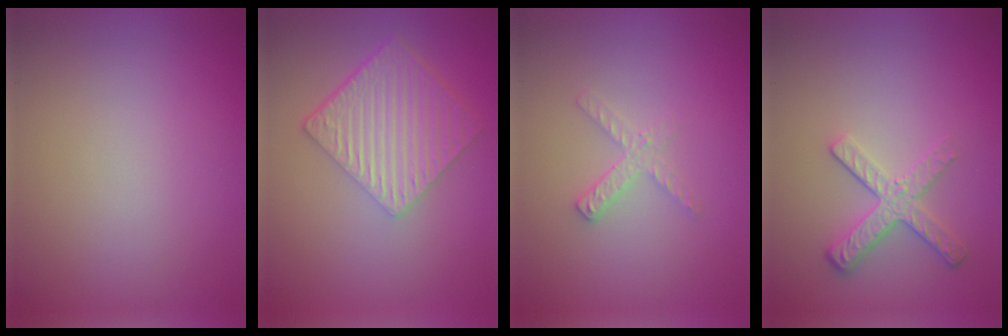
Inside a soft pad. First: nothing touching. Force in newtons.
{"total": 6.5, "press": 4.4, "slide": 4.7}
{"total": 1.7, "press": 1.7, "slide": 0.2}
{"total": 3.0, "press": 2.3, "slide": 1.9}